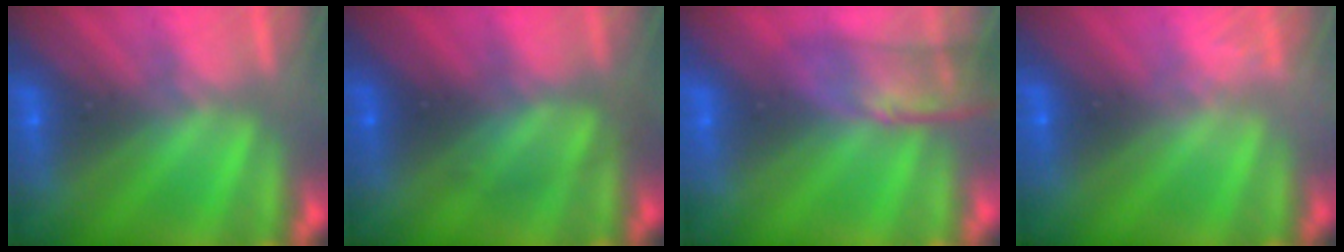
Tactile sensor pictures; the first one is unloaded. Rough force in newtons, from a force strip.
{"total": 2.5}
{"total": 3.5}
{"total": 1.6}